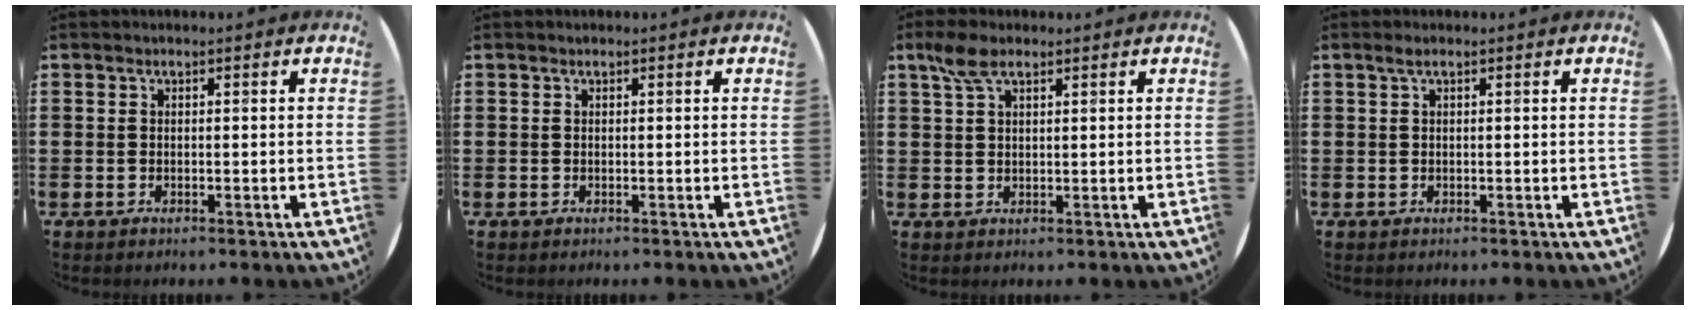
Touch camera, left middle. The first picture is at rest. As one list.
[{"total": 0.0}, {"total": 3.8, "force": [2.4, 1.6, 2.5], "torque": [-0.056, 0.007, 0.043]}, {"total": 0.8, "force": [0.4, 0.0, 0.7], "torque": [-0.014, 0.002, 0.006]}]